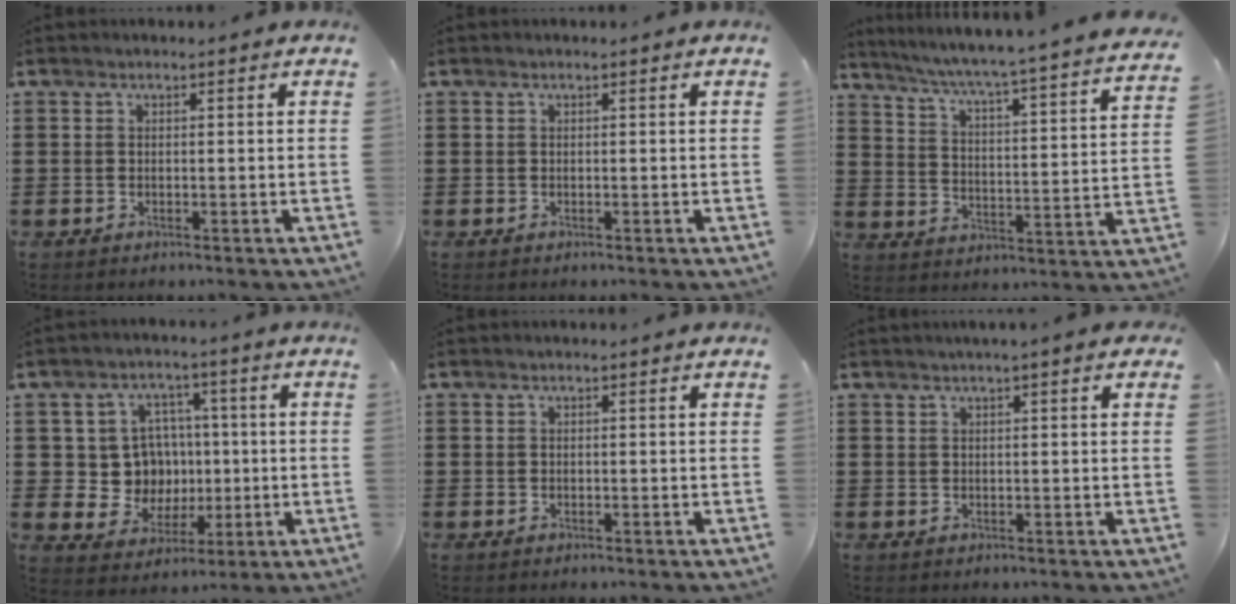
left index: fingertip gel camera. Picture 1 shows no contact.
{"total": 0.0}
{"total": 4.5, "force": [3.8, -1.0, 2.1], "torque": [-0.061, -0.047, 0.051]}
{"total": 8.8, "force": [1.0, 8.2, 3.0], "torque": [-0.068, 0.008, 0.027]}
{"total": 0.0}
{"total": 1.6, "force": [1.0, -0.1, 1.3], "torque": [-0.026, 0.000, 0.018]}